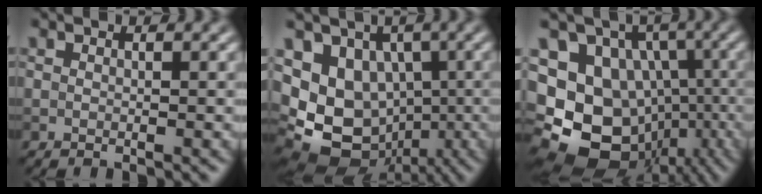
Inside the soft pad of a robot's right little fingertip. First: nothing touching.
{"total": 12.2, "force": [-0.5, 9.9, 7.2], "torque": [-0.119, -0.007, -0.008]}
{"total": 18.0, "force": [-4.9, 15.1, 8.6], "torque": [-0.176, -0.013, -0.074]}